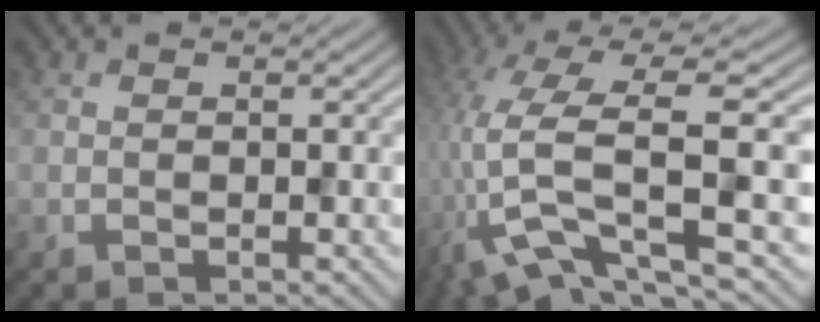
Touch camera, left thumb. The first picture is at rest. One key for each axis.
{"total": 12.4, "fx": -2.2, "fy": 3.7, "fz": 11.7, "tx": -0.250, "ty": 0.000, "tz": -0.029}